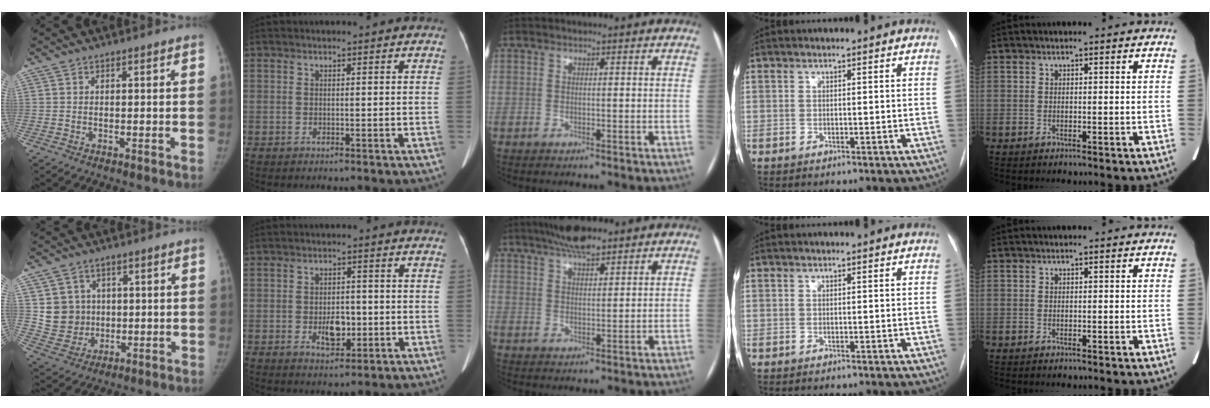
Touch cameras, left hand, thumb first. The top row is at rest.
{"thumb": {"total": 8.3, "force": [1.2, 7.9, 2.1], "torque": [0.001, -0.002, 0.034]}, "index": {"total": 4.3, "force": [-1.0, 2.5, 3.4], "torque": [-0.056, 0.002, -0.010]}, "middle": {"total": 6.5, "force": [5.1, 1.3, 3.8], "torque": [-0.071, 0.014, 0.090]}}